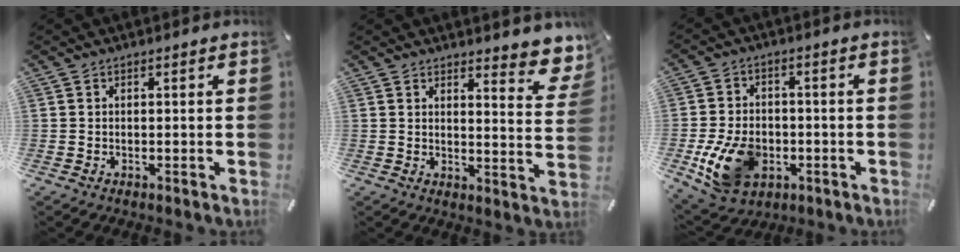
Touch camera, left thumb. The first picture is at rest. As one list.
[{"total": 7.7, "force": [6.1, 2.9, 3.8], "torque": [-0.035, -0.053, 0.104]}, {"total": 13.2, "force": [-3.7, 9.6, 8.3], "torque": [-0.180, 0.009, -0.062]}]